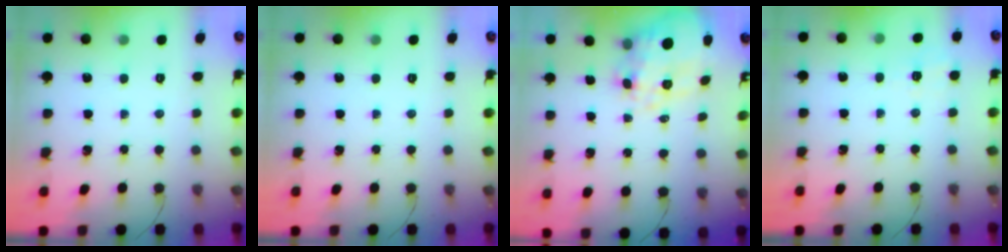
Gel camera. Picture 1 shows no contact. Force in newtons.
{"total": 0.0}
{"total": 11.6, "press": 11.2, "slide": 3.1}
{"total": 2.4, "press": 1.8, "slide": 1.6}